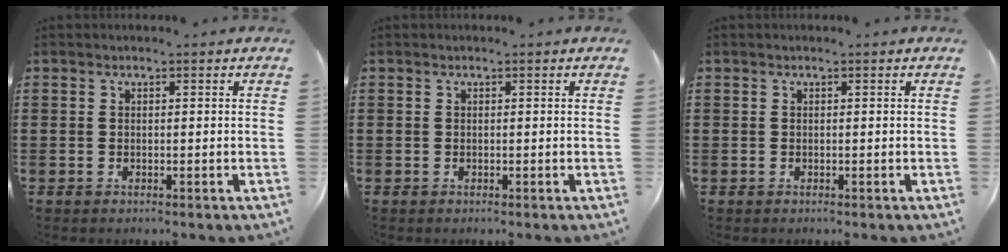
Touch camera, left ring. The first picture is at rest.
{"total": 0.0}
{"total": 0.0}